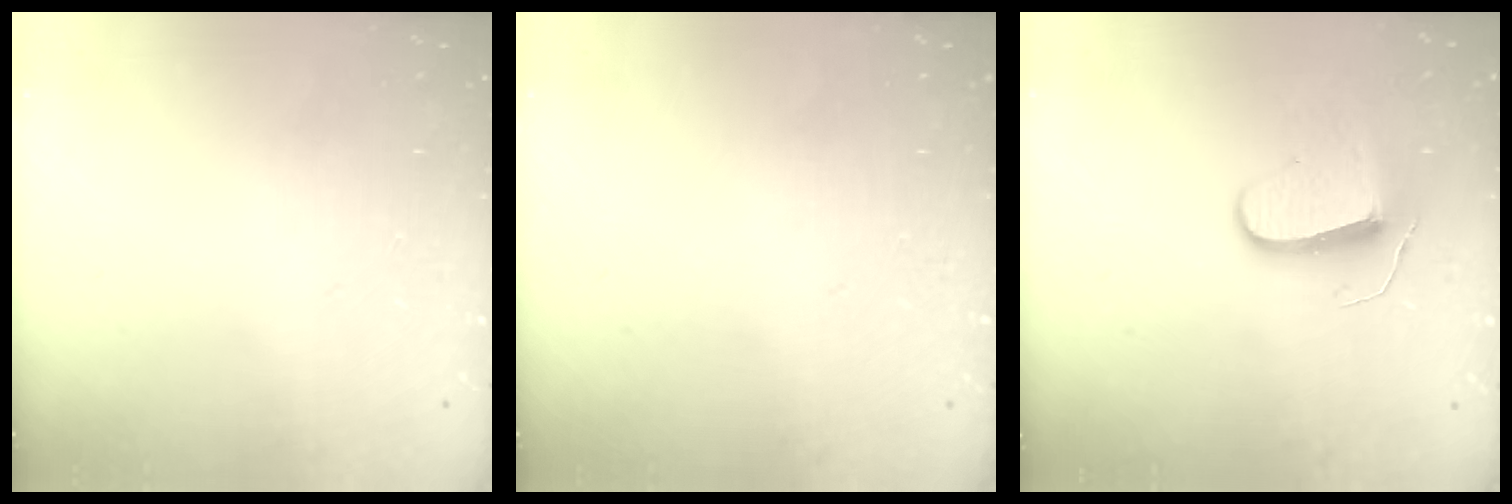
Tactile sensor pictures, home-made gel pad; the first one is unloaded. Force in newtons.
{"total": 0.0}
{"total": 9.4, "press": 9.3, "slide": 0.9}